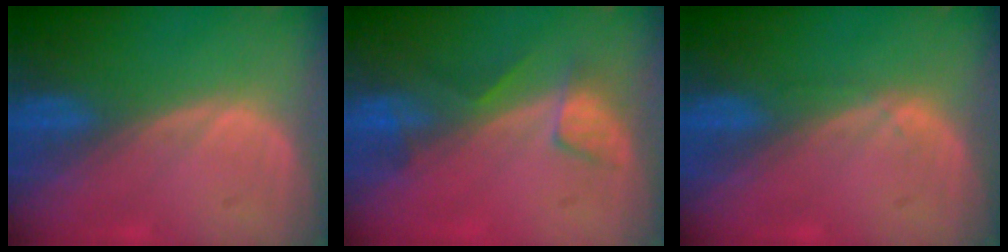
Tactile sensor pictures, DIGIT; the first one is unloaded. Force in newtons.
{"total": 3.9, "press": 3.7, "slide": 1.4}
{"total": 0.9, "press": 0.8, "slide": 0.2}